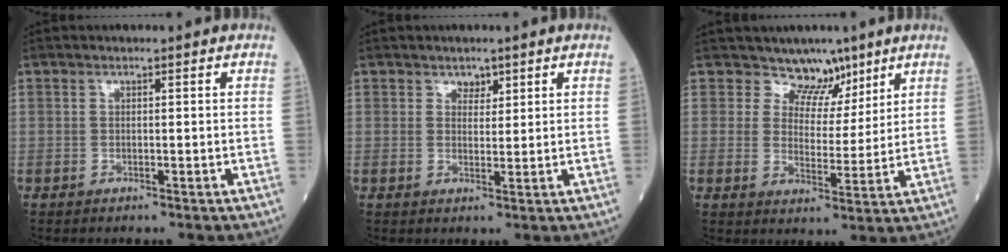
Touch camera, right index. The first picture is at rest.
{"total": 1.8, "force": [1.3, 1.1, 0.5], "torque": [-0.002, -0.002, 0.021]}
{"total": 5.9, "force": [4.7, 3.5, 0.5], "torque": [0.003, -0.010, 0.071]}